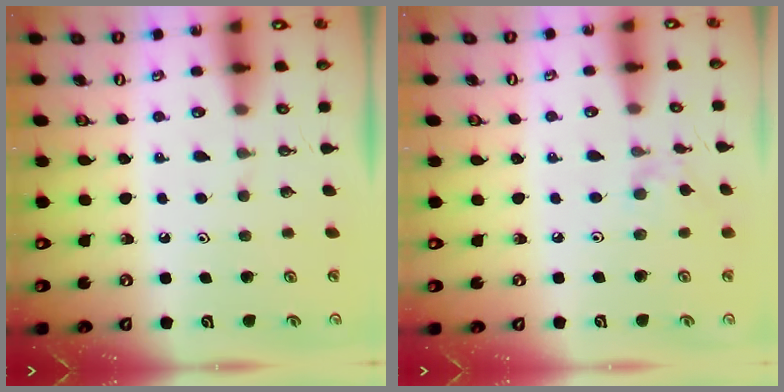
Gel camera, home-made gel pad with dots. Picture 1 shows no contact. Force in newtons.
{"total": 3.0, "press": 3.0, "slide": 0.3}